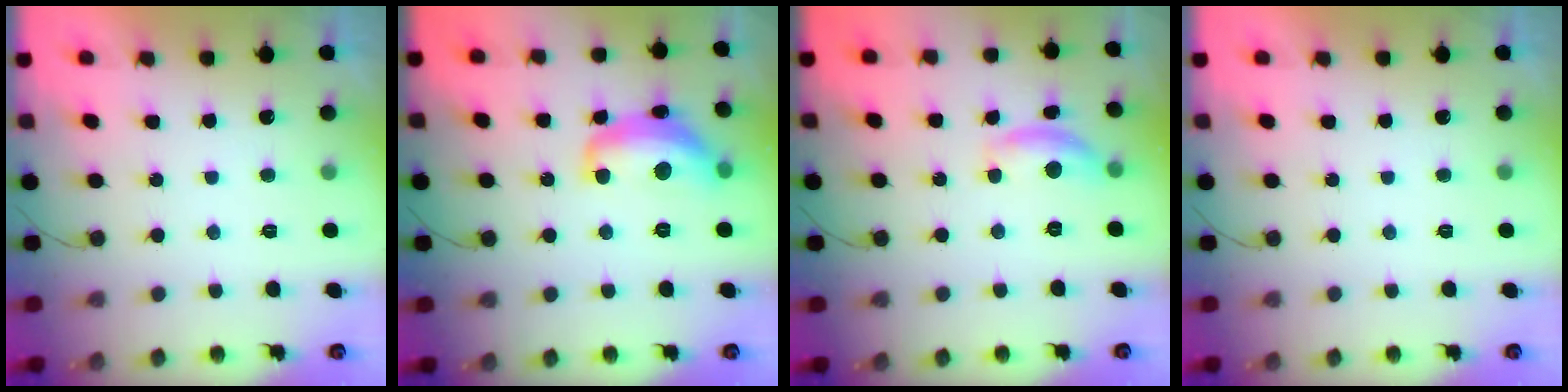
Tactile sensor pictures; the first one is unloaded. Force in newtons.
{"total": 14.1, "press": 14.1, "slide": 0.9}
{"total": 10.3, "press": 10.3, "slide": 0.6}
{"total": 0.0}